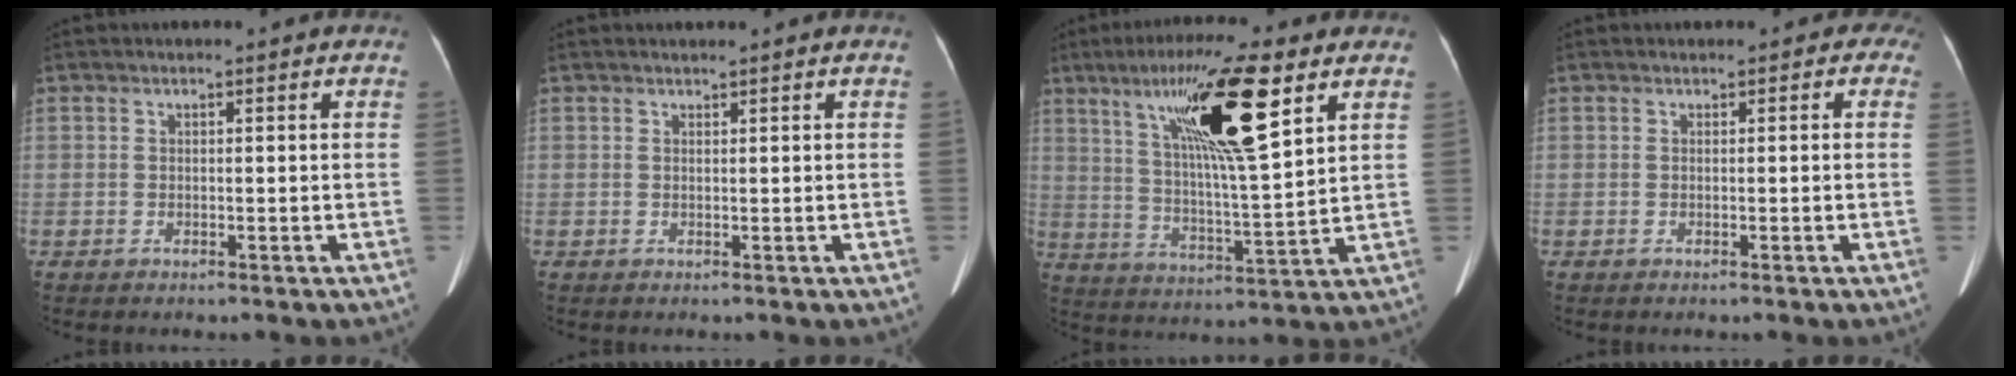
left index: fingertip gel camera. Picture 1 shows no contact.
{"total": 0.6, "force": [0.5, 0.0, 0.2], "torque": [-0.007, 0.004, 0.011]}
{"total": 16.7, "force": [8.3, 1.1, 14.5], "torque": [-0.258, 0.013, 0.143]}
{"total": 1.1, "force": [0.3, 0.9, 0.7], "torque": [0.003, 0.005, -0.003]}